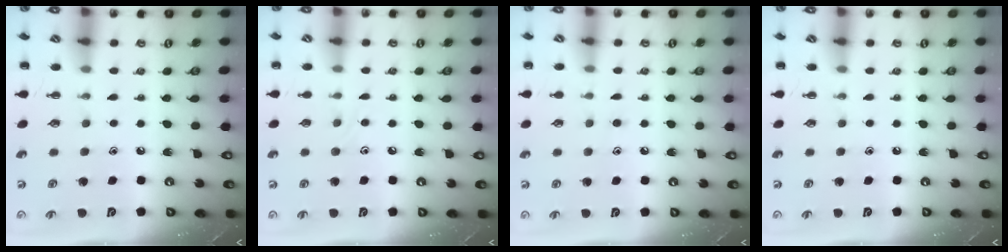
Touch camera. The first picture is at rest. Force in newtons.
{"total": 4.4, "press": 4.2, "slide": 1.6}
{"total": 7.6, "press": 7.4, "slide": 1.8}
{"total": 0.0}